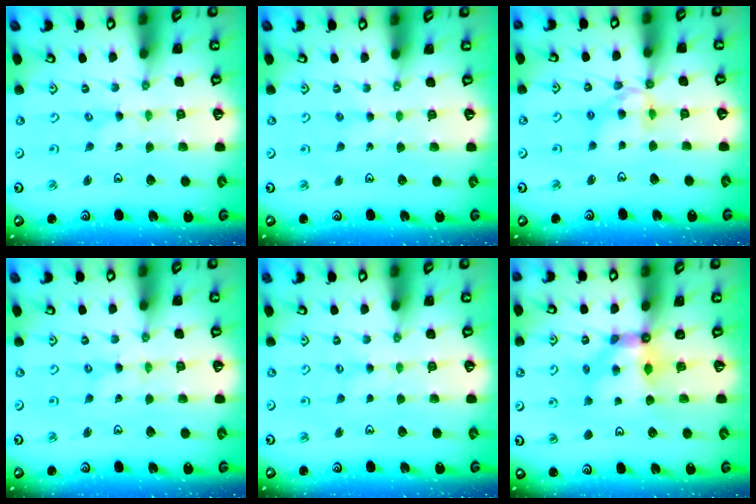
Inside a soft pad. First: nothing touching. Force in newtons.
{"total": 2.3, "press": 2.3, "slide": 0.3}
{"total": 10.9, "press": 10.9, "slide": 1.0}
{"total": 0.8, "press": 0.8, "slide": 0.2}
{"total": 1.8, "press": 1.8, "slide": 0.4}
{"total": 6.7, "press": 6.7, "slide": 0.1}